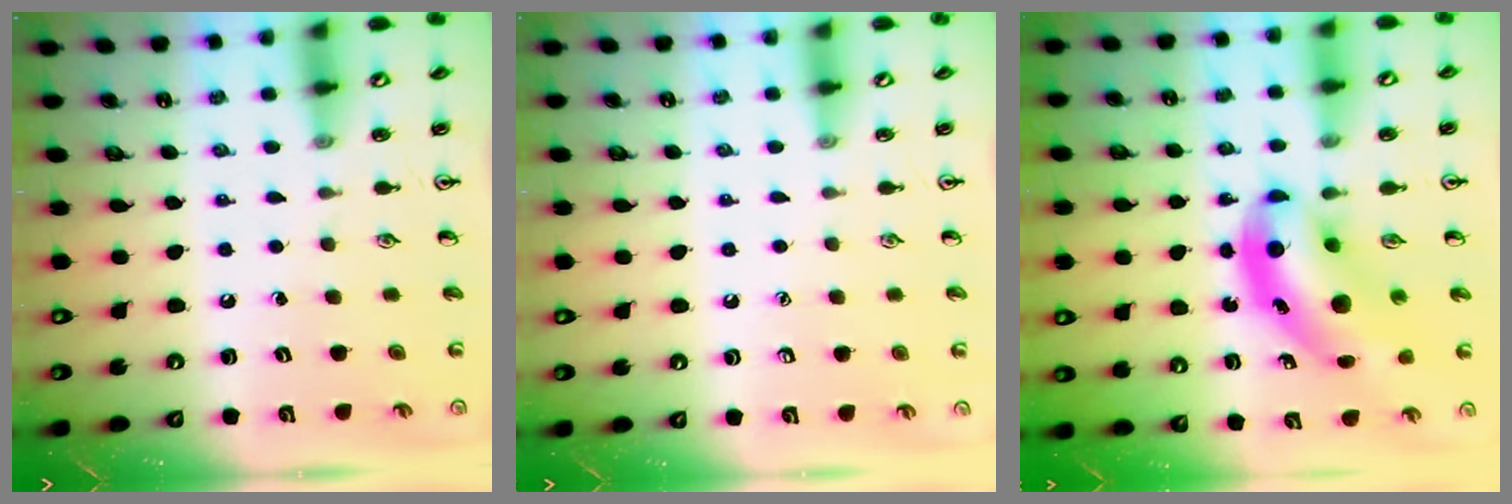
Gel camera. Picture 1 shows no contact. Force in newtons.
{"total": 0.0}
{"total": 9.2, "press": 8.8, "slide": 2.7}